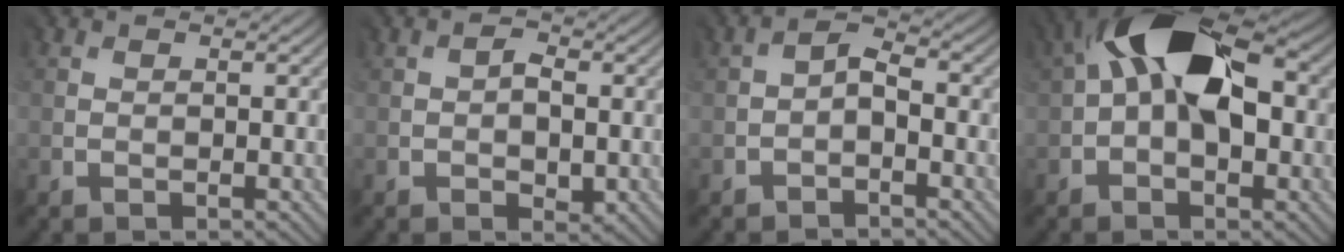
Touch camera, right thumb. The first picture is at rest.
{"total": 2.3, "force": [-0.8, 1.5, 1.5], "torque": [-0.020, -0.002, -0.010]}
{"total": 1.8, "force": [-1.5, 0.7, 0.8], "torque": [-0.011, 0.006, -0.029]}
{"total": 13.5, "force": [2.6, 7.8, 10.7], "torque": [-0.163, 0.027, 0.032]}